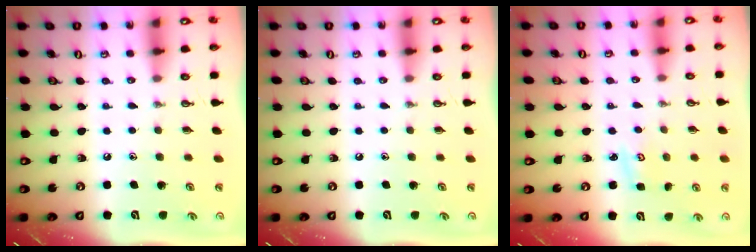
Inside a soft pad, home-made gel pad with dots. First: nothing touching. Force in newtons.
{"total": 0.0}
{"total": 2.6, "press": 2.6, "slide": 0.2}